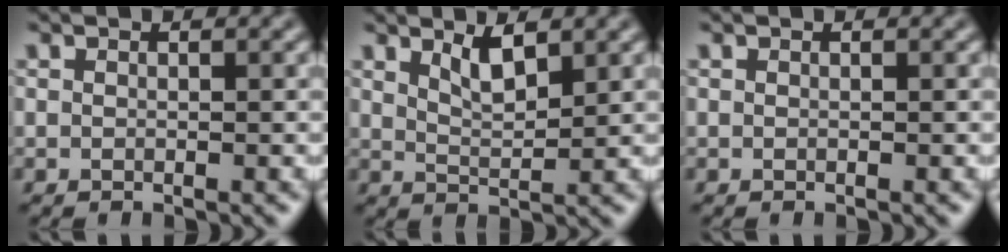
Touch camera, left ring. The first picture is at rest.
{"total": 2.4, "force": [1.6, 0.6, 1.7], "torque": [-0.031, -0.005, 0.032]}
{"total": 0.0}